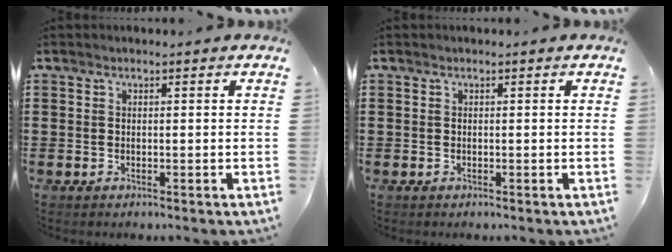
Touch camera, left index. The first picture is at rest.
{"total": 0.0}